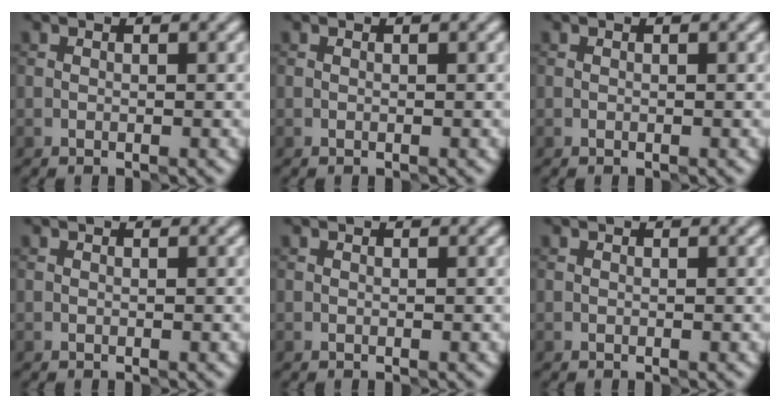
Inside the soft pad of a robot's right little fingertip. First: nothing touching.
{"total": 0.0}
{"total": 0.0}
{"total": 0.0}
{"total": 0.0}
{"total": 0.0}